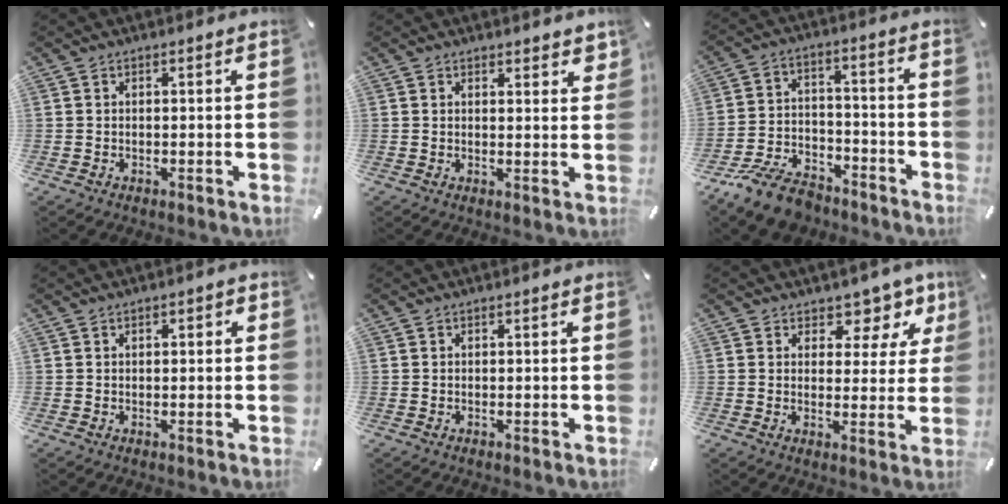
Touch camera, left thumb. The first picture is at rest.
{"total": 2.4, "force": [1.9, 1.2, 0.7], "torque": [-0.001, -0.010, 0.033]}
{"total": 11.9, "force": [-9.3, 5.6, 4.8], "torque": [-0.078, 0.060, -0.172]}
{"total": 1.3, "force": [0.2, 0.8, 1.0], "torque": [-0.020, 0.005, 0.001]}
{"total": 0.0}
{"total": 7.8, "force": [5.3, 4.7, 3.3], "torque": [-0.035, -0.046, 0.089]}